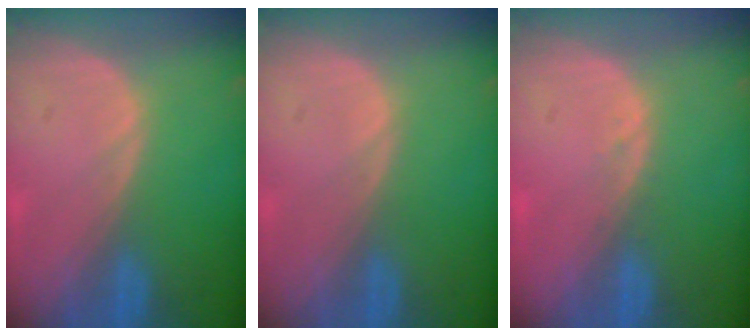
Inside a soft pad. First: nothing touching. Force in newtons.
{"total": 0.0}
{"total": 1.0, "press": 0.9, "slide": 0.3}